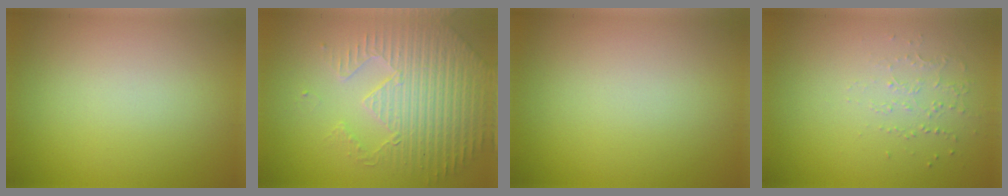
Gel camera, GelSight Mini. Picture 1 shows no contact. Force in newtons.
{"total": 4.9, "press": 4.5, "slide": 1.9}
{"total": 0.0}
{"total": 1.0, "press": 0.6, "slide": 0.8}